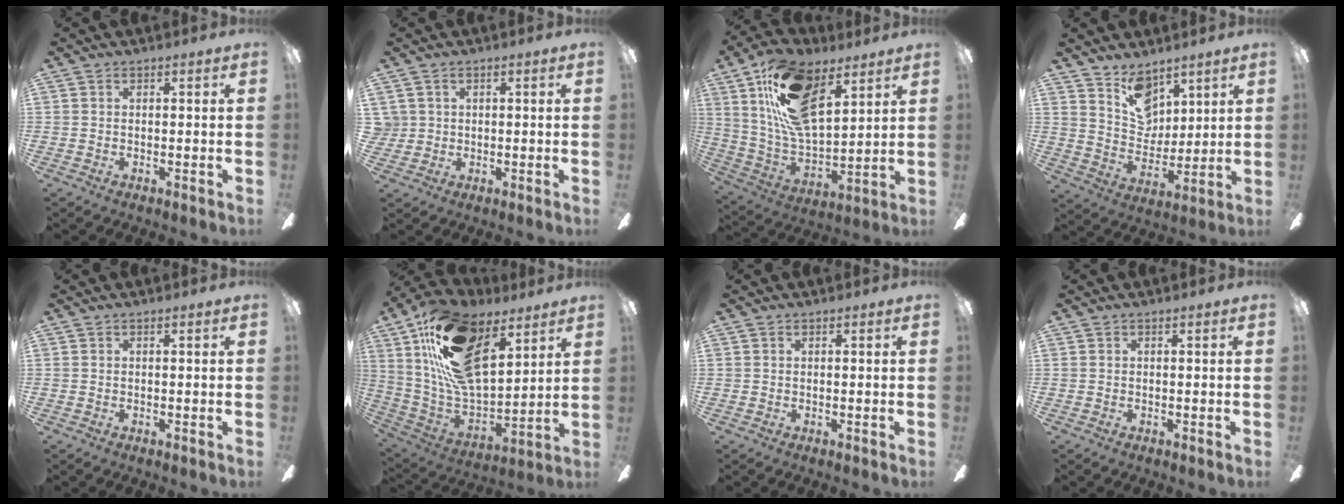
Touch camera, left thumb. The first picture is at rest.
{"total": 2.7, "force": [0.7, 2.6, 0.2], "torque": [-0.011, 0.007, 0.014]}
{"total": 21.3, "force": [11.1, 10.5, 14.9], "torque": [-0.302, -0.039, 0.193]}
{"total": 10.7, "force": [7.5, 6.9, 3.2], "torque": [-0.049, -0.044, 0.144]}
{"total": 0.0}
{"total": 25.3, "force": [12.5, 13.0, 17.7], "torque": [-0.345, -0.051, 0.229]}
{"total": 0.0}
{"total": 0.0}